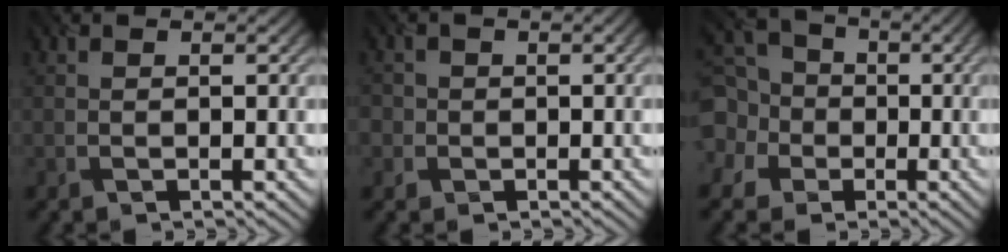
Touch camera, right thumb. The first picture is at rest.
{"total": 1.9, "force": [-0.6, 1.8, -0.2], "torque": [0.005, -0.002, -0.014]}
{"total": 9.1, "force": [-0.9, 8.6, 2.9], "torque": [-0.109, -0.002, -0.046]}